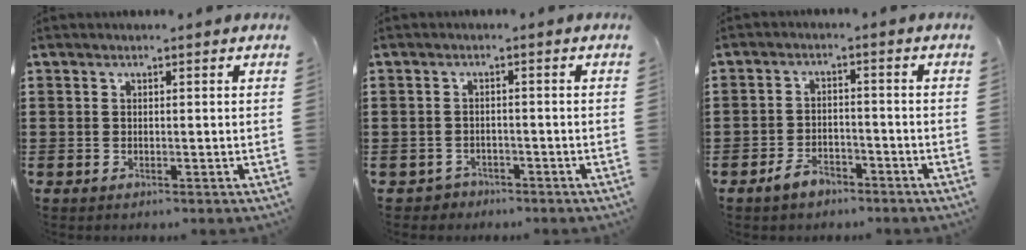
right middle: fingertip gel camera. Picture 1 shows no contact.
{"total": 1.4, "force": [-1.2, 0.6, -0.1], "torque": [-0.005, 0.002, -0.029]}
{"total": 3.3, "force": [-2.6, 1.5, 1.4], "torque": [-0.024, 0.009, -0.050]}